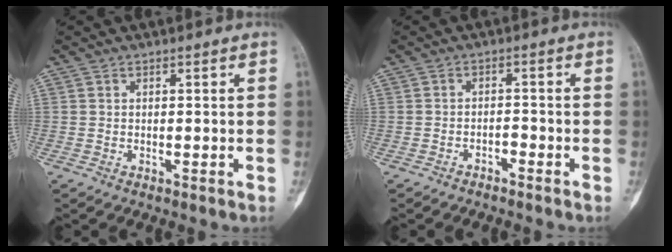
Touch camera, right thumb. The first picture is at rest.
{"total": 1.8, "force": [-1.6, 0.6, 0.5], "torque": [-0.009, 0.018, -0.027]}